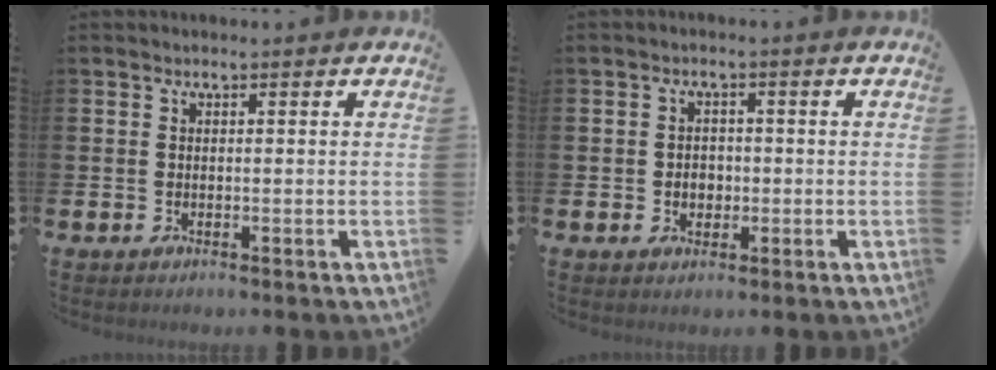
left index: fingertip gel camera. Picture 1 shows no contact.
{"total": 2.2, "force": [-0.5, 1.8, 1.1], "torque": [-0.006, -0.001, -0.017]}